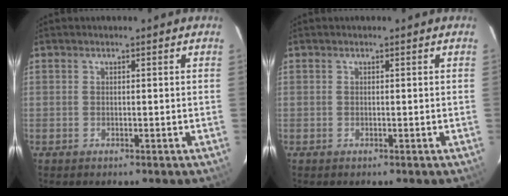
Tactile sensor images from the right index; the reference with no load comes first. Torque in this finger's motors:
{"motor_torque": [0.00, 0.00, 0.02, 0.00]}